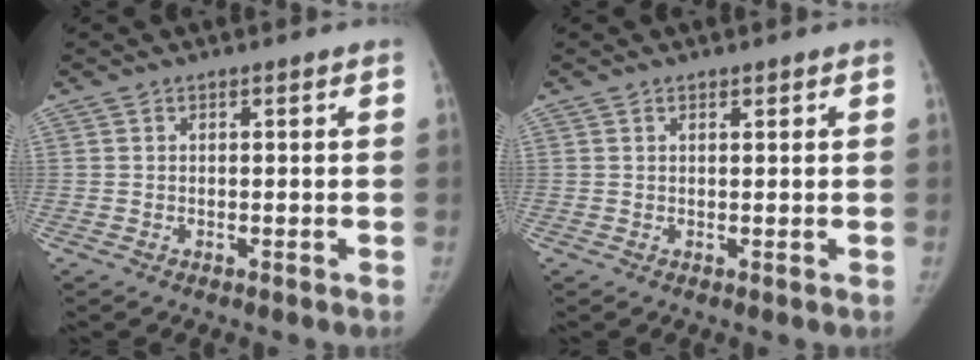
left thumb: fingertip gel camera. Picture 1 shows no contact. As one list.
[{"total": 0.8, "force": [0.6, 0.3, 0.4], "torque": [-0.009, -0.003, 0.009]}]